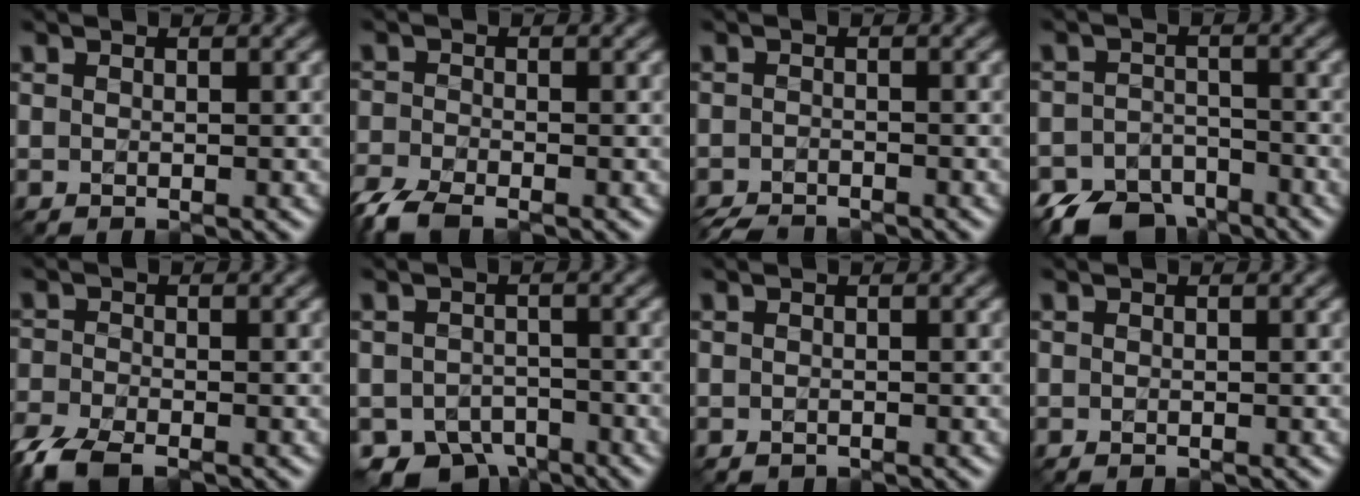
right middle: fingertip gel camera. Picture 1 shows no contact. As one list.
[{"total": 5.6, "force": [-4.7, 1.7, 2.5], "torque": [-0.052, -0.022, -0.097]}, {"total": 3.5, "force": [-3.4, 0.4, 0.6], "torque": [-0.010, -0.015, -0.062]}, {"total": 6.5, "force": [-5.4, 3.2, 1.8], "torque": [-0.026, -0.016, -0.101]}, {"total": 6.1, "force": [-5.0, 2.1, 2.9], "torque": [-0.065, -0.025, -0.100]}, {"total": 5.4, "force": [-3.9, 3.3, 2.0], "torque": [-0.028, -0.023, -0.065]}, {"total": 0.5, "force": [-0.3, 0.4, 0.1], "torque": [-0.003, -0.003, -0.005]}, {"total": 0.0}]